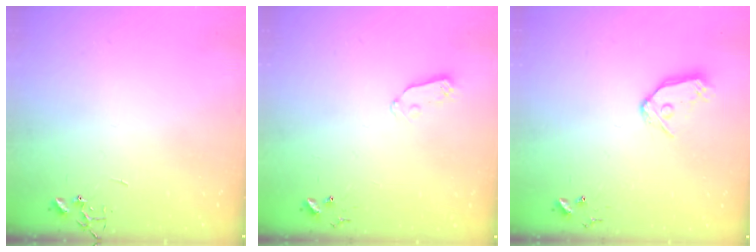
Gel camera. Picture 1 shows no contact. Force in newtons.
{"total": 4.9, "press": 4.9, "slide": 0.3}
{"total": 9.6, "press": 9.6, "slide": 1.0}